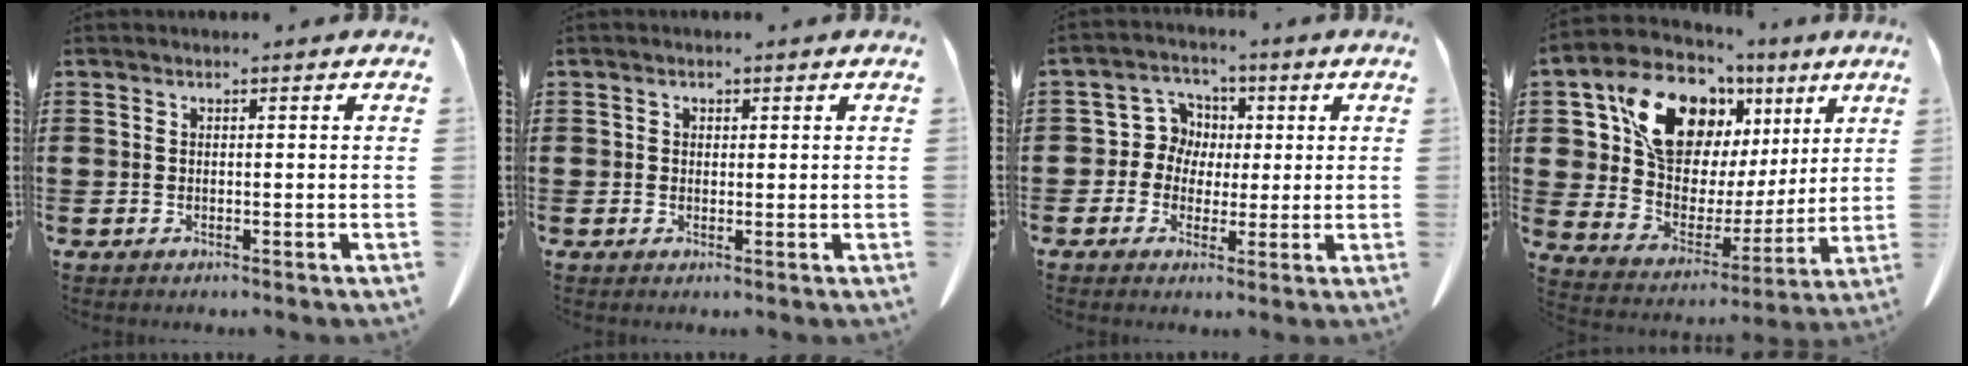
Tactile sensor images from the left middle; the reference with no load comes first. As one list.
[{"total": 0.7, "force": [0.4, 0.6, 0.2], "torque": [-0.006, 0.000, 0.009]}, {"total": 6.0, "force": [0.9, 5.7, 1.7], "torque": [-0.061, 0.017, 0.015]}, {"total": 15.6, "force": [7.9, 10.5, 8.5], "torque": [-0.182, -0.024, 0.150]}]